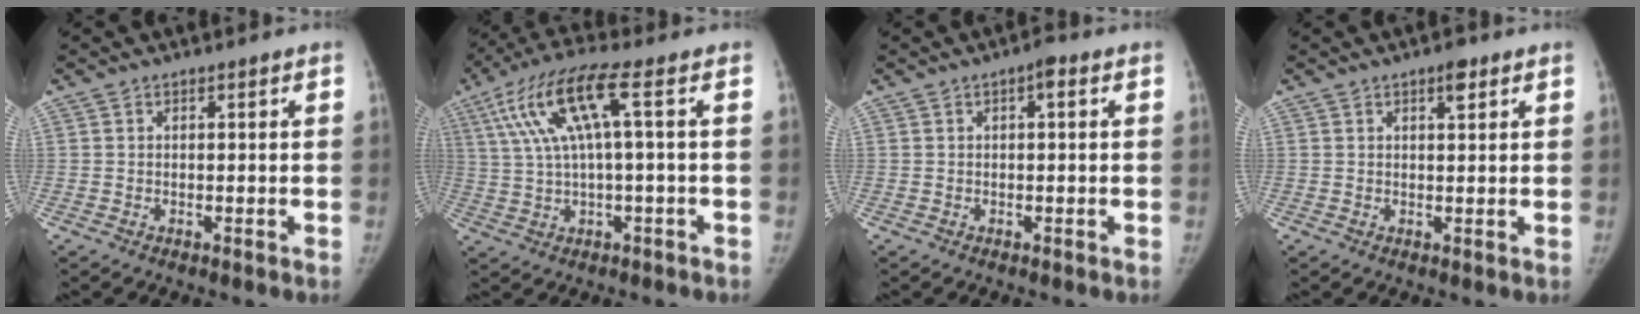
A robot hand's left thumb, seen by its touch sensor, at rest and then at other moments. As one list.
[{"total": 11.9, "force": [3.1, 2.0, 11.3], "torque": [-0.258, 0.031, 0.062]}, {"total": 1.8, "force": [0.6, 0.6, 1.6], "torque": [-0.024, 0.004, 0.002]}, {"total": 2.6, "force": [1.6, 0.9, 1.9], "torque": [-0.023, -0.007, 0.021]}]